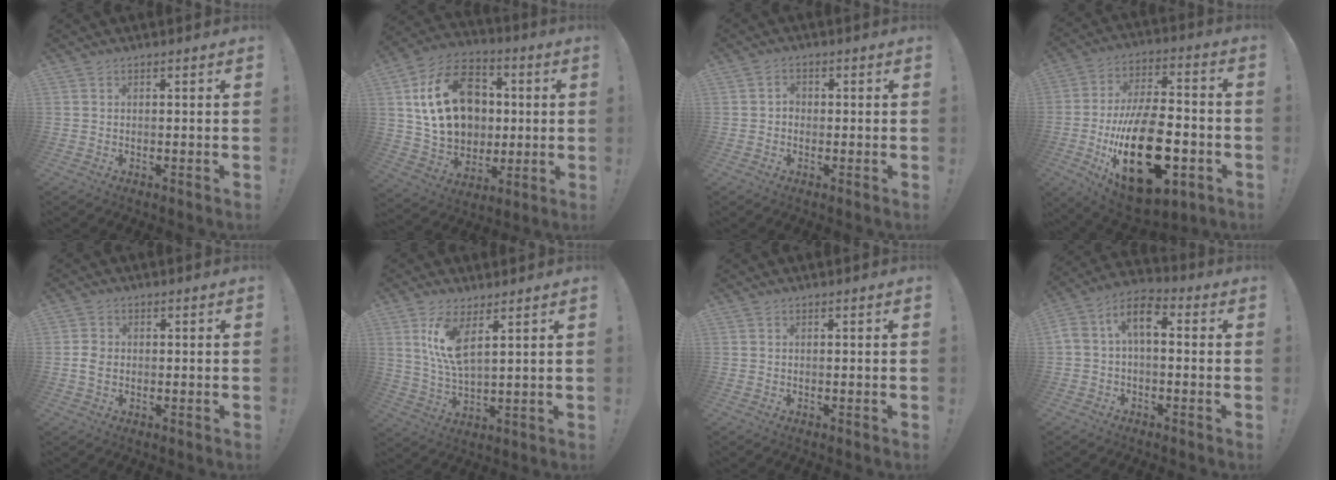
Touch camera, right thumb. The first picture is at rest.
{"total": 22.4, "force": [3.4, 17.4, 13.7], "torque": [-0.223, 0.008, 0.084]}
{"total": 2.3, "force": [-0.8, 1.8, 1.2], "torque": [-0.026, 0.011, -0.015]}
{"total": 28.5, "force": [-8.1, 14.8, 23.0], "torque": [-0.407, 0.040, -0.117]}
{"total": 3.9, "force": [-0.4, 3.0, 2.4], "torque": [-0.042, 0.006, -0.007]}
{"total": 10.2, "force": [5.1, 3.3, 8.2], "torque": [-0.161, -0.024, 0.088]}
{"total": 0.0}
{"total": 8.1, "force": [0.8, 4.6, 6.6], "torque": [-0.110, 0.008, 0.016]}